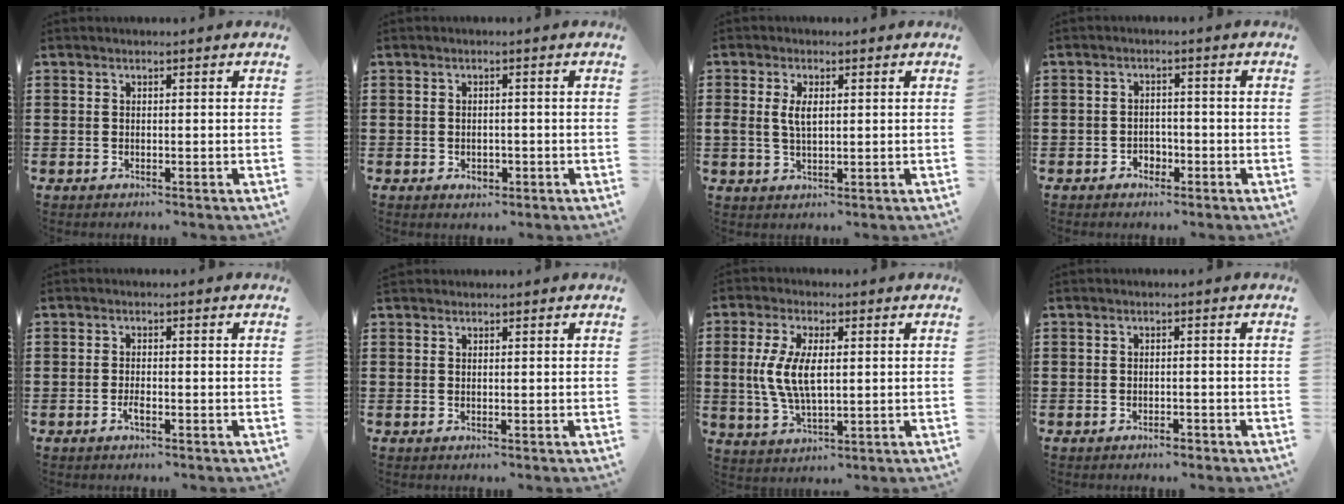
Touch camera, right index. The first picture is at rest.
{"total": 1.5, "force": [-0.5, 1.0, 1.0], "torque": [-0.020, 0.002, -0.011]}
{"total": 3.6, "force": [0.7, 1.7, 3.1], "torque": [-0.064, 0.007, 0.010]}
{"total": 2.0, "force": [-1.4, 1.4, 0.6], "torque": [-0.018, 0.000, -0.030]}
{"total": 1.6, "force": [-0.9, 0.3, 1.3], "torque": [-0.033, -0.004, -0.018]}
{"total": 0.6, "force": [0.6, 0.3, -0.1], "torque": [0.000, 0.002, 0.012]}
{"total": 7.6, "force": [0.6, 3.4, 6.8], "torque": [-0.152, 0.003, 0.006]}
{"total": 1.2, "force": [-1.1, 0.2, 0.4], "torque": [-0.012, -0.002, -0.022]}